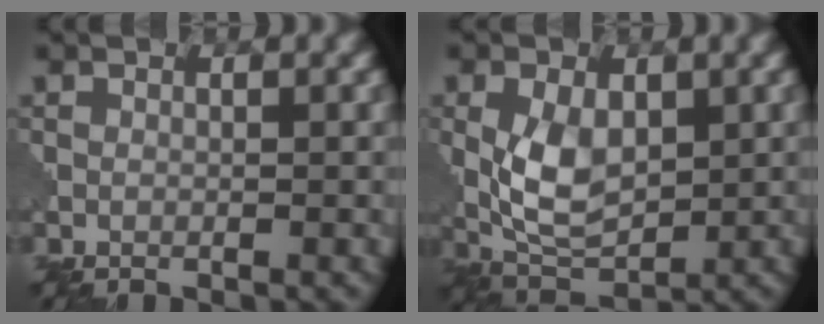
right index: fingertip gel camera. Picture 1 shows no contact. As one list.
[{"total": 5.0, "force": [0.9, 3.2, 3.8], "torque": [-0.086, -0.003, 0.023]}]